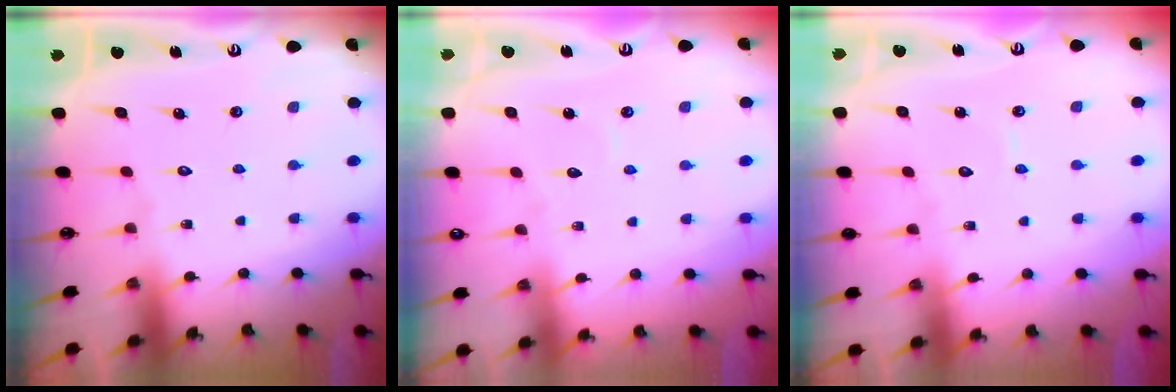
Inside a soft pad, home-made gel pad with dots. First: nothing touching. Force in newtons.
{"total": 2.6, "press": 2.6, "slide": 0.3}
{"total": 4.0, "press": 4.0, "slide": 0.3}